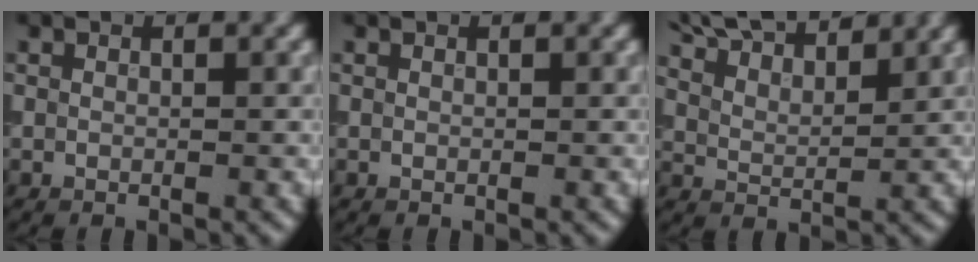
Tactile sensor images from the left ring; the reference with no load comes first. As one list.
[{"total": 0.0}, {"total": 8.5, "force": [7.3, 2.3, 3.7], "torque": [-0.060, 0.022, 0.098]}]